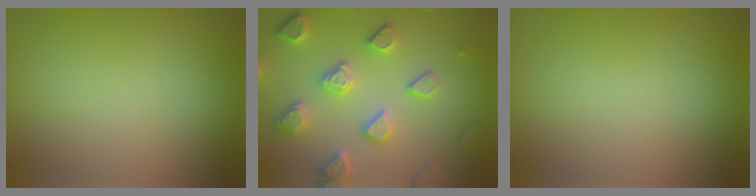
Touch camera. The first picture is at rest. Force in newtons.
{"total": 4.7, "press": 4.4, "slide": 1.5}
{"total": 0.0}